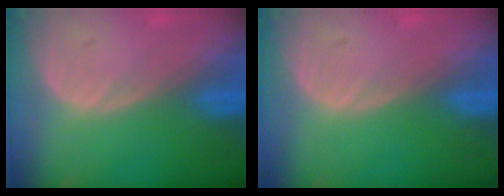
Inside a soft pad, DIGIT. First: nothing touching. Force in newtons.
{"total": 0.0}